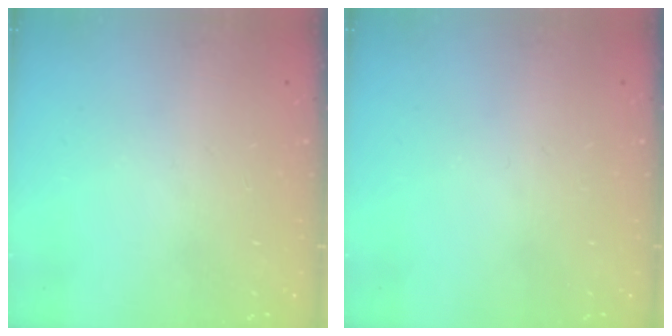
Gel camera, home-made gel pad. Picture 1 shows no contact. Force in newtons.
{"total": 0.0}